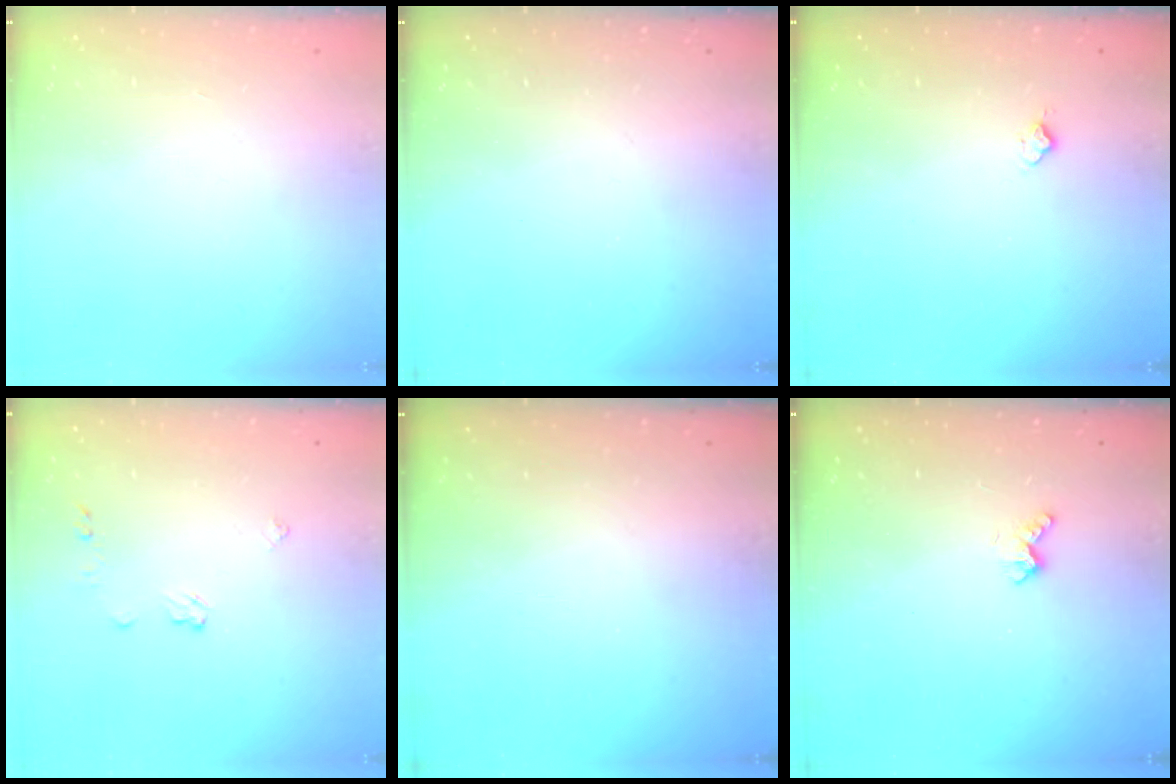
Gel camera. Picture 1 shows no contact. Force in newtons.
{"total": 0.0}
{"total": 5.9, "press": 5.9, "slide": 0.7}
{"total": 4.5, "press": 4.4, "slide": 0.6}
{"total": 0.0}
{"total": 2.6, "press": 2.6, "slide": 0.6}